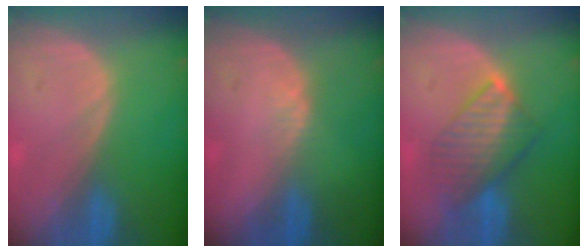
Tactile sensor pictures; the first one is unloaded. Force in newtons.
{"total": 1.2, "press": 0.9, "slide": 0.8}
{"total": 7.1, "press": 7.0, "slide": 1.5}